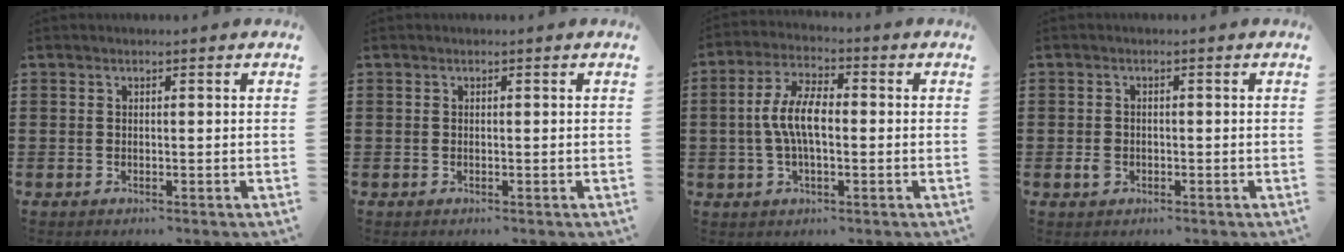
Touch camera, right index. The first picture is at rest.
{"total": 0.0}
{"total": 7.7, "force": [-0.4, 3.2, 6.9], "torque": [-0.151, 0.001, -0.014]}
{"total": 1.7, "force": [-0.5, 1.3, 0.9], "torque": [-0.026, 0.000, -0.012]}